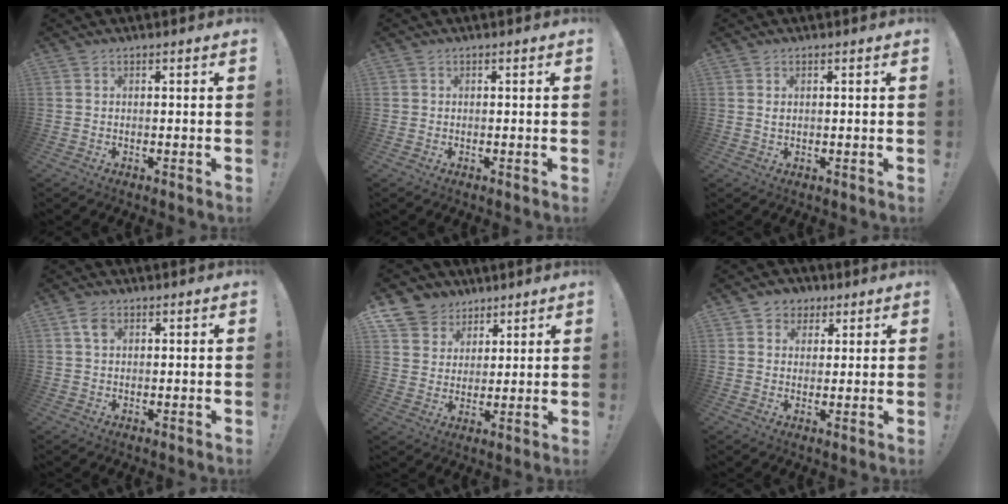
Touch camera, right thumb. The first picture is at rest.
{"total": 0.6, "force": [0.1, 0.6, 0.1], "torque": [-0.001, 0.002, 0.002]}
{"total": 0.8, "force": [0.5, 0.3, 0.6], "torque": [-0.005, -0.003, 0.007]}
{"total": 3.3, "force": [1.3, 2.1, 2.3], "torque": [-0.045, 0.003, 0.025]}
{"total": 8.6, "force": [5.4, 6.7, 0.8], "torque": [-0.009, -0.045, 0.109]}
{"total": 5.0, "force": [1.9, 4.6, 0.8], "torque": [0.002, -0.014, 0.035]}